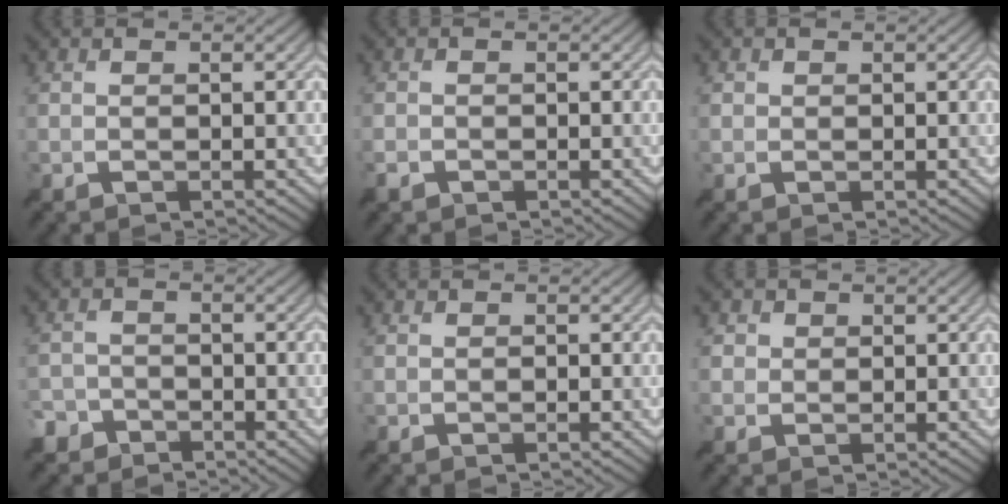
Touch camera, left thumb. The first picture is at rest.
{"total": 1.2, "force": [-0.9, 0.6, 0.5], "torque": [-0.013, -0.002, -0.020]}
{"total": 0.7, "force": [0.2, 0.7, 0.1], "torque": [0.000, -0.003, 0.003]}
{"total": 3.6, "force": [-2.8, 2.2, 0.6], "torque": [-0.014, 0.002, -0.059]}
{"total": 0.0}
{"total": 1.7, "force": [0.5, 1.6, 0.4], "torque": [-0.007, -0.004, 0.006]}